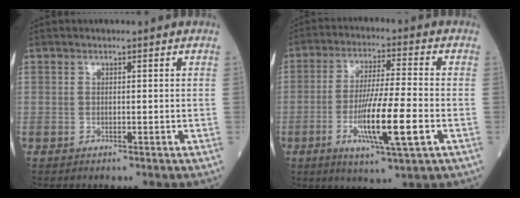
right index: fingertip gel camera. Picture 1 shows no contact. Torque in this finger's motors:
{"motor_torque": [1.74, -0.40, 0.87, 0.21]}